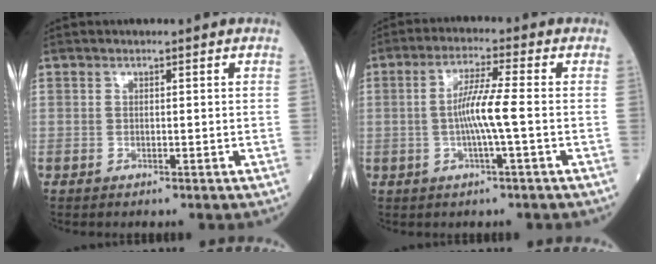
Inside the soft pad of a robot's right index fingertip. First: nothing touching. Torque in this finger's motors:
{"motor_torque": [1.33, -0.15, 0.66, 0.16]}